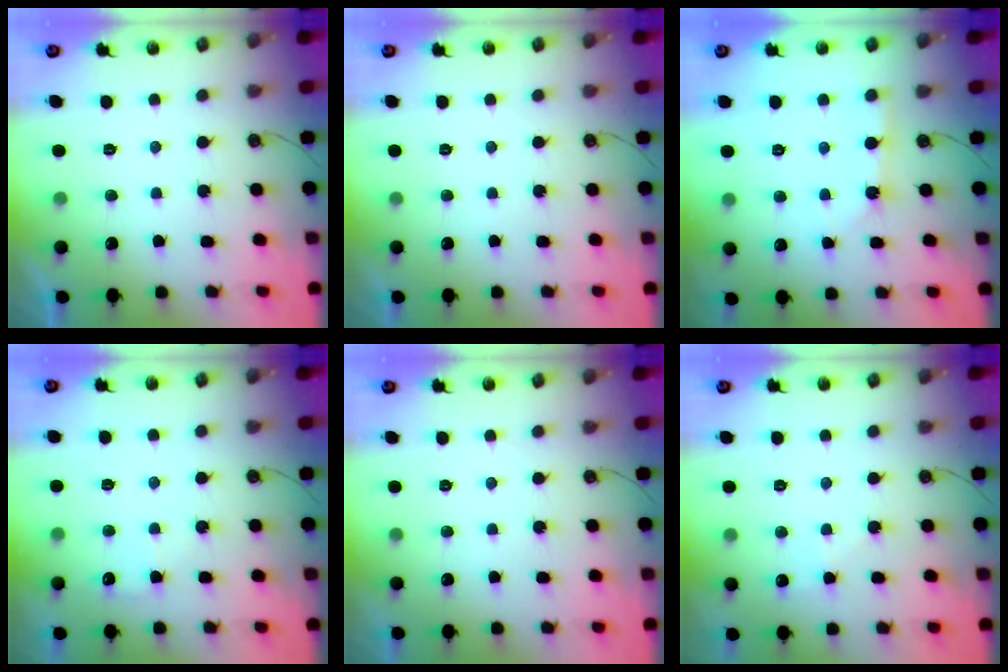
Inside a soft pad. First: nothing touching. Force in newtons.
{"total": 0.0}
{"total": 2.8, "press": 2.8, "slide": 0.3}
{"total": 3.8, "press": 3.7, "slide": 0.4}
{"total": 0.0}
{"total": 3.1, "press": 3.0, "slide": 0.5}